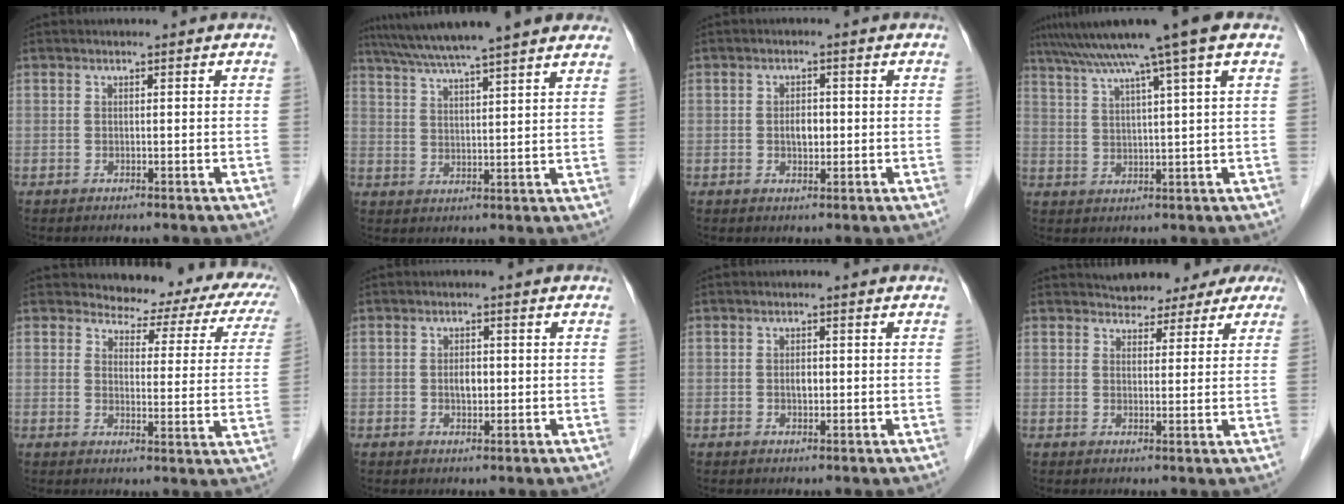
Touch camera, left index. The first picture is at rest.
{"total": 17.3, "force": [14.6, 0.4, 9.3], "torque": [-0.155, 0.043, 0.203]}
{"total": 2.4, "force": [-0.2, 1.4, 2.0], "torque": [-0.034, 0.003, -0.002]}
{"total": 11.8, "force": [8.5, -1.9, 8.1], "torque": [-0.137, 0.028, 0.122]}
{"total": 12.3, "force": [10.3, 4.8, 4.7], "torque": [-0.032, -0.003, 0.092]}
{"total": 2.1, "force": [-0.1, 1.2, 1.8], "torque": [-0.031, 0.001, -0.002]}
{"total": 1.4, "force": [-0.1, 0.8, 1.1], "torque": [-0.021, 0.001, -0.001]}
{"total": 7.4, "force": [6.2, 3.7, 1.8], "torque": [-0.014, 0.018, 0.067]}